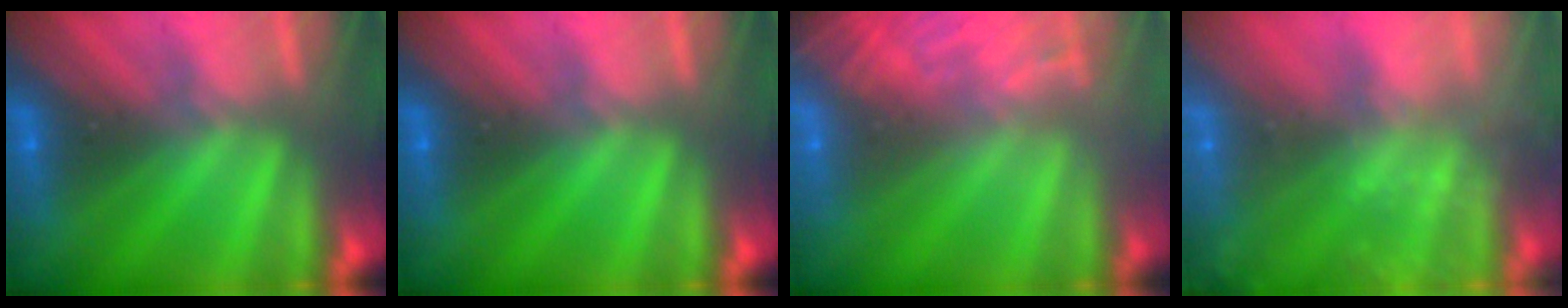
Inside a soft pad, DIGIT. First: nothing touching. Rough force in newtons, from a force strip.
{"total": 0.0}
{"total": 8.6}
{"total": 6.1}